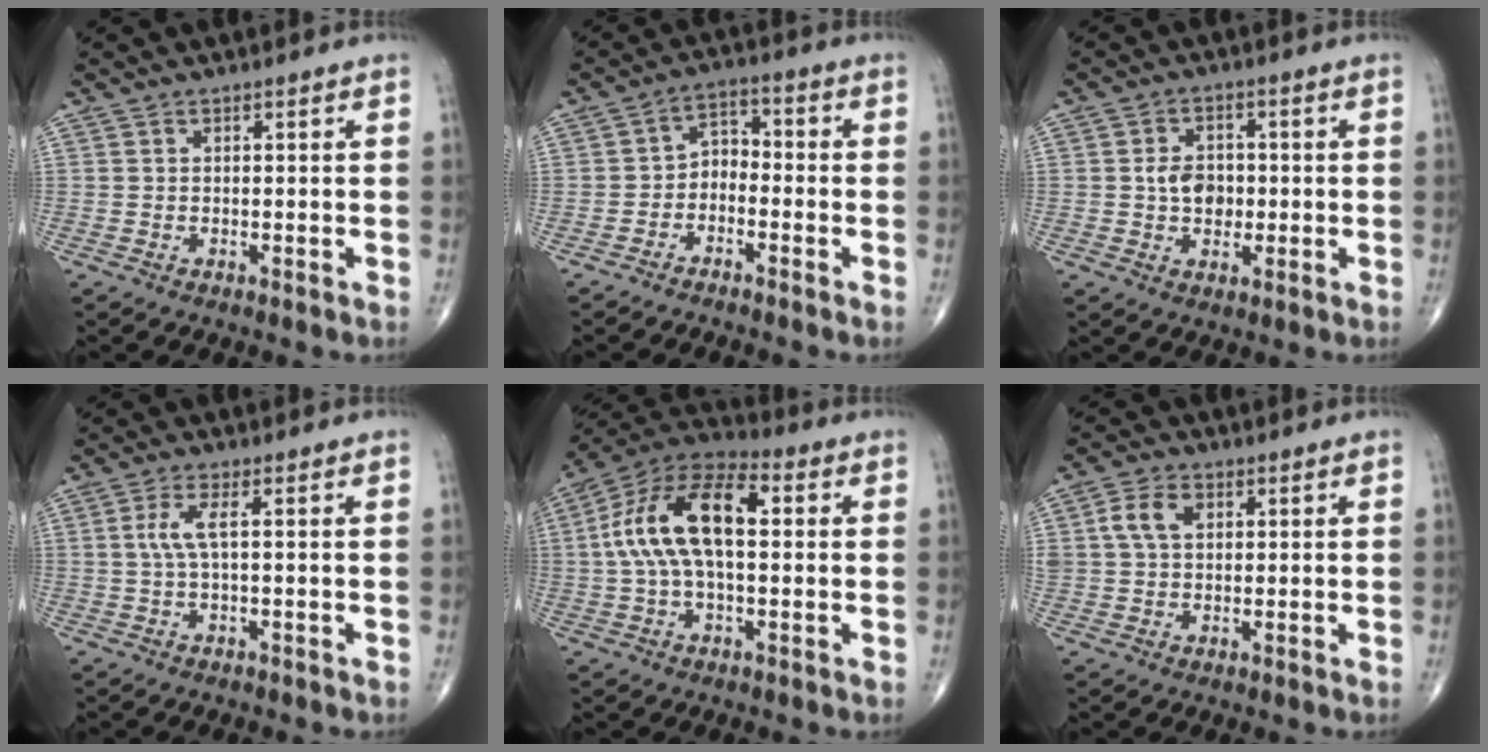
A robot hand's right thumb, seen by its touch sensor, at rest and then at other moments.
{"total": 4.5, "force": [-2.2, 3.0, 2.6], "torque": [-0.028, 0.037, -0.051]}
{"total": 6.0, "force": [-0.1, 4.4, 4.0], "torque": [-0.046, 0.003, -0.003]}
{"total": 4.0, "force": [0.6, 0.9, 3.8], "torque": [-0.101, 0.009, 0.012]}
{"total": 16.7, "force": [2.1, 8.4, 14.3], "torque": [-0.272, 0.037, 0.030]}
{"total": 5.7, "force": [1.6, 3.9, 3.9], "torque": [-0.071, 0.006, 0.030]}